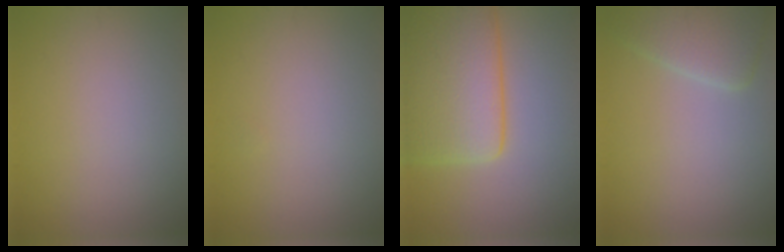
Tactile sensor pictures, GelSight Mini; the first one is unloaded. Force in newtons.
{"total": 0.0}
{"total": 8.6, "press": 8.6, "slide": 0.4}
{"total": 3.2, "press": 3.2, "slide": 0.3}